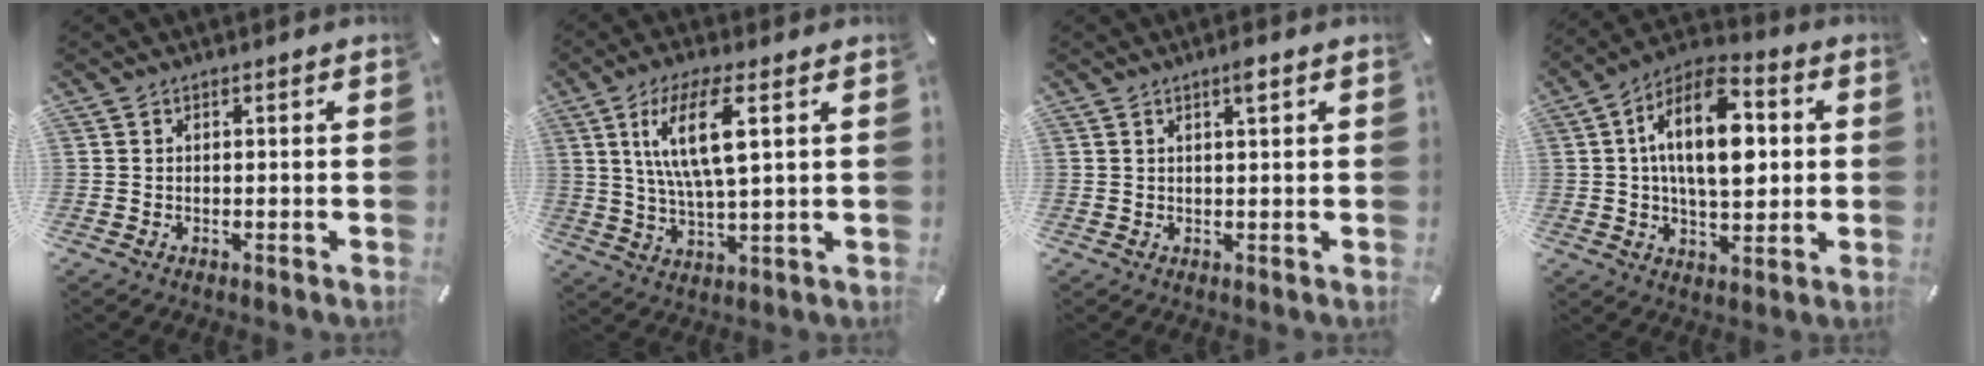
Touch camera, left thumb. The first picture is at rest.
{"total": 12.4, "force": [4.5, 3.4, 11.1], "torque": [-0.232, -0.001, 0.069]}
{"total": 2.2, "force": [1.2, 0.2, 1.9], "torque": [-0.040, 0.002, 0.020]}
{"total": 17.2, "force": [2.8, 9.5, 14.1], "torque": [-0.250, -0.008, 0.042]}